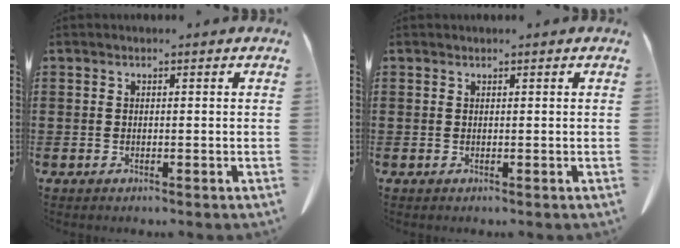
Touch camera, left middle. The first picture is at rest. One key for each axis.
{"total": 0.0}